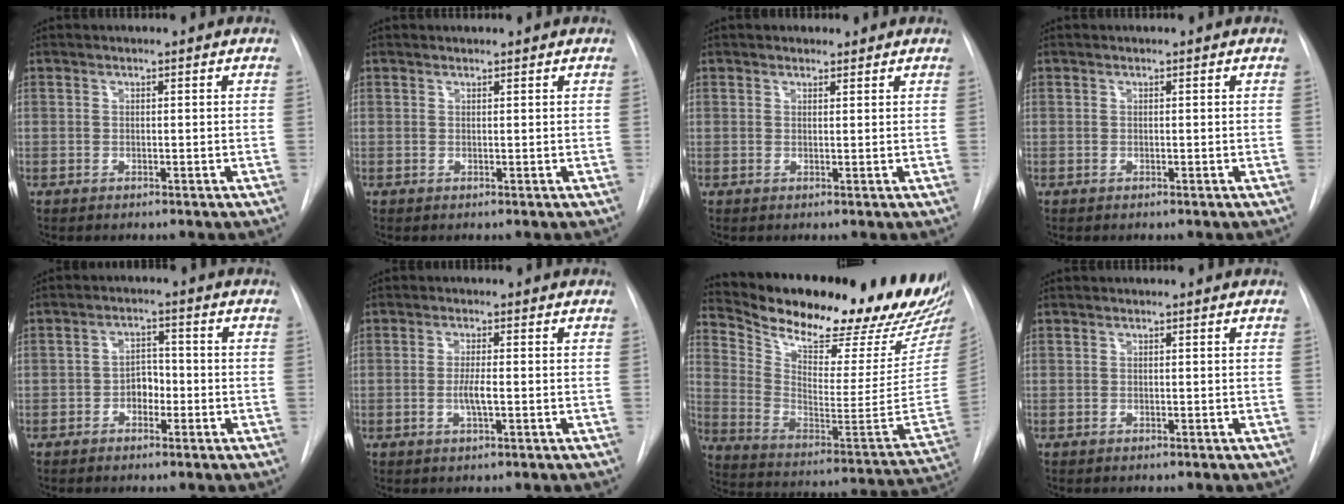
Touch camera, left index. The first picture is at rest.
{"total": 0.8, "force": [0.8, 0.1, 0.1], "torque": [-0.005, 0.009, 0.015]}
{"total": 1.4, "force": [1.1, 0.8, 0.1], "torque": [-0.001, 0.003, 0.014]}
{"total": 0.0}
{"total": 3.3, "force": [-1.3, 2.2, 2.1], "torque": [-0.028, 0.008, -0.026]}
{"total": 2.7, "force": [-0.6, 0.2, 2.6], "torque": [-0.053, -0.005, -0.011]}
{"total": 30.6, "force": [26.2, 5.4, 14.8], "torque": [-0.250, -0.085, 0.359]}
{"total": 0.0}